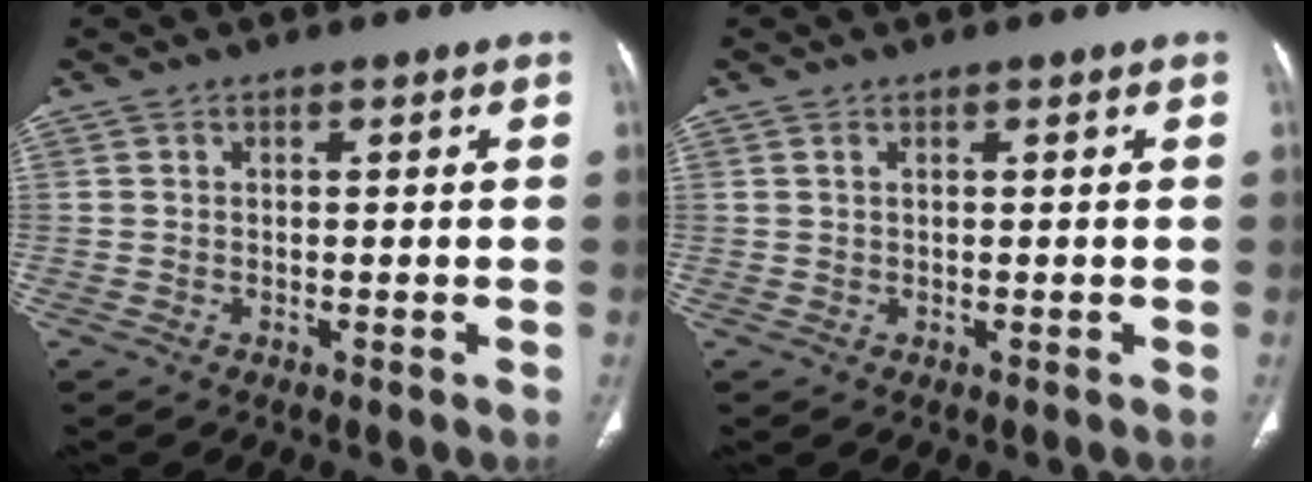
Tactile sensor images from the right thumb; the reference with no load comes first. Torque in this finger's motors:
{"motor_torque": [-0.46, 0.26, 0.37, 0.06, 0.01]}